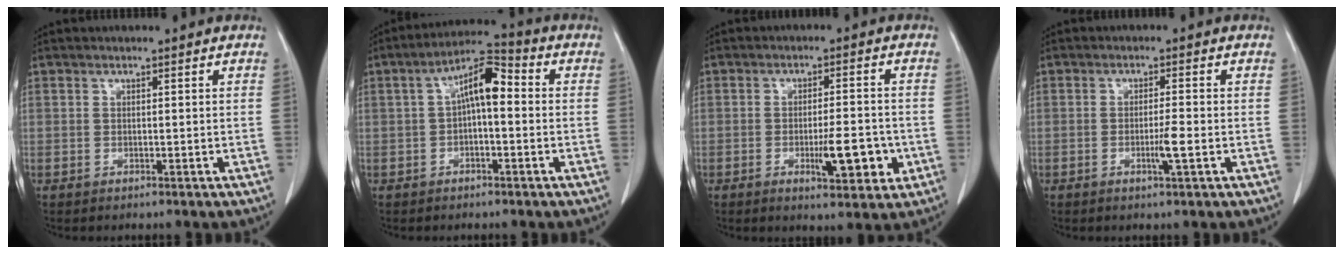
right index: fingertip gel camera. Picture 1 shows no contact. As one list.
[{"total": 7.7, "force": [0.5, 2.5, 7.3], "torque": [-0.130, 0.034, 0.003]}, {"total": 7.3, "force": [-2.1, 1.8, 6.7], "torque": [-0.101, -0.005, -0.026]}, {"total": 3.0, "force": [-0.9, -0.2, 2.9], "torque": [-0.051, -0.004, -0.016]}]